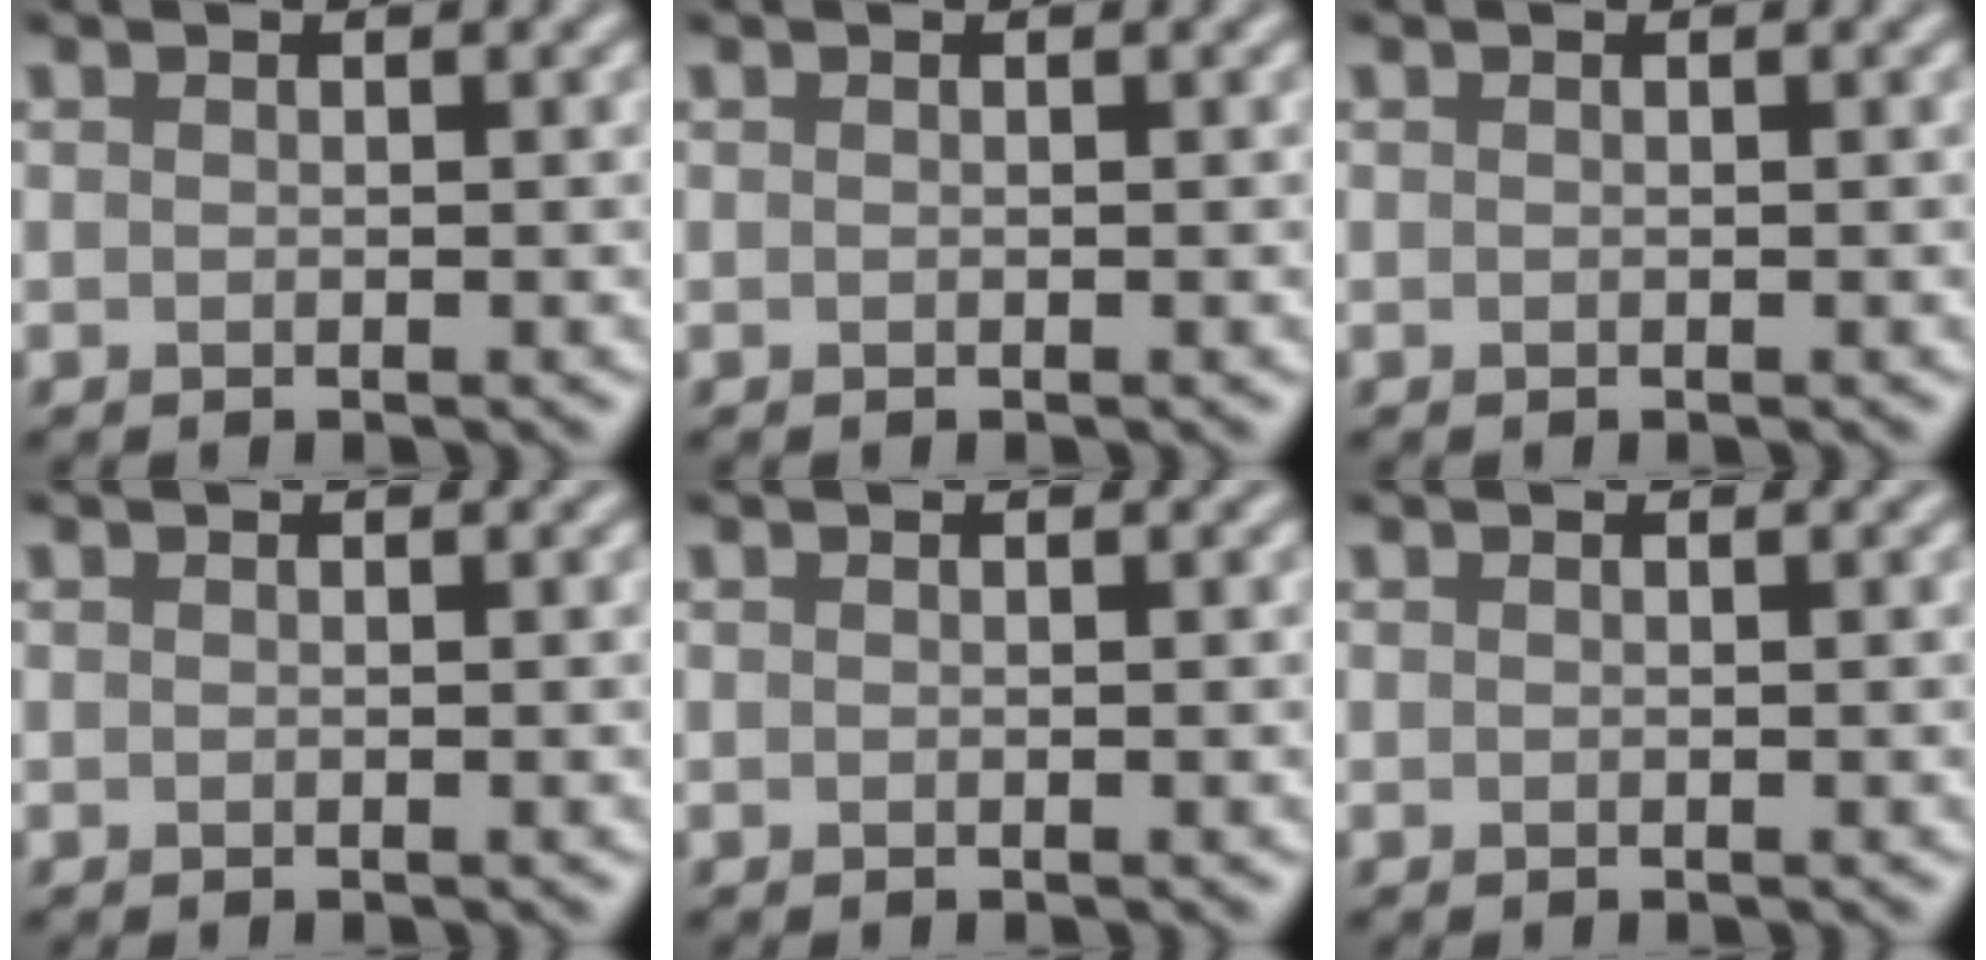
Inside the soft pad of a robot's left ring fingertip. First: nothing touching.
{"total": 0.0}
{"total": 0.0}
{"total": 0.0}
{"total": 0.0}
{"total": 0.0}